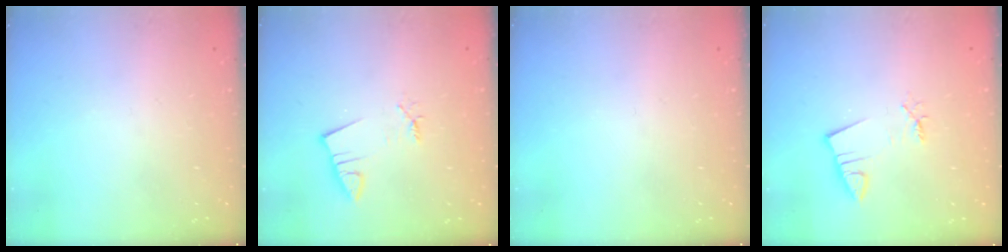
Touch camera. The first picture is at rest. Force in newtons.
{"total": 2.0, "press": 2.0, "slide": 0.2}
{"total": 0.0}
{"total": 2.4, "press": 2.4, "slide": 0.3}